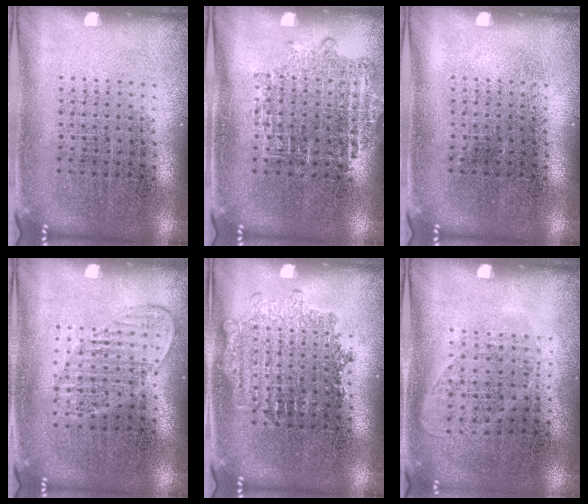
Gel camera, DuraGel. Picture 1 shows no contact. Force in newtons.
{"total": 1.0, "press": 1.0, "slide": 0.2}
{"total": 0.0}
{"total": 1.2, "press": 1.1, "slide": 0.5}
{"total": 1.7, "press": 1.6, "slide": 0.3}
{"total": 1.0, "press": 0.9, "slide": 0.4}